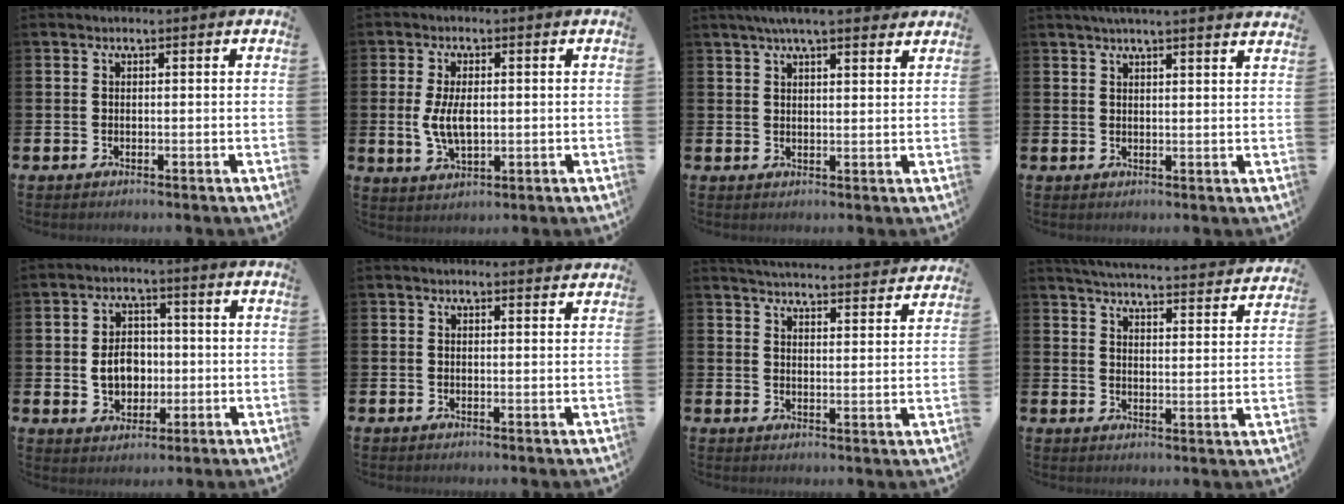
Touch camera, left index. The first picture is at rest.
{"total": 5.2, "force": [0.2, 2.7, 4.4], "torque": [-0.076, 0.000, -0.002]}
{"total": 5.4, "force": [4.8, 0.7, 2.5], "torque": [-0.042, -0.016, 0.083]}
{"total": 3.1, "force": [3.0, -0.6, 0.6], "torque": [-0.015, -0.012, 0.054]}
{"total": 5.5, "force": [-0.3, 4.4, 3.3], "torque": [-0.047, 0.005, -0.014]}
{"total": 1.1, "force": [1.1, 0.1, 0.1], "torque": [0.014, -0.007, 0.017]}
{"total": 4.7, "force": [4.7, 0.1, 0.3], "torque": [-0.019, -0.040, 0.081]}
{"total": 4.6, "force": [4.6, 0.1, 0.9], "torque": [-0.033, -0.041, 0.075]}